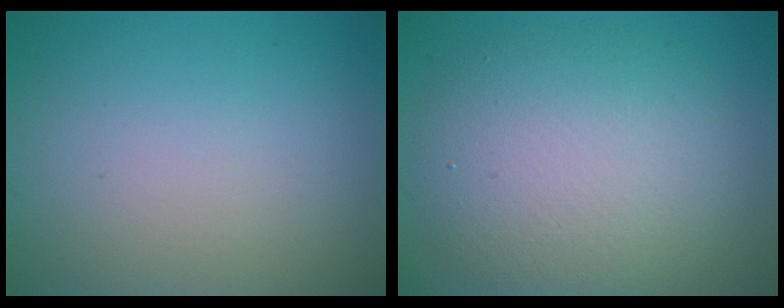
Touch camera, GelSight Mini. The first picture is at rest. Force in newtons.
{"total": 7.9, "press": 7.8, "slide": 0.7}